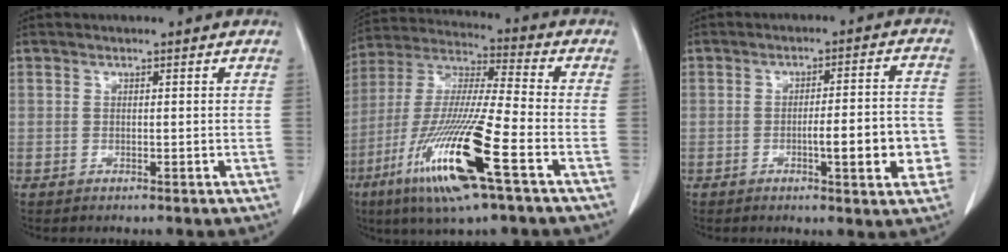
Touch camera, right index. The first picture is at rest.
{"total": 19.2, "force": [-8.3, 1.1, 17.2], "torque": [-0.375, -0.037, -0.159]}
{"total": 9.4, "force": [-2.6, 1.5, 8.9], "torque": [-0.115, 0.013, -0.030]}